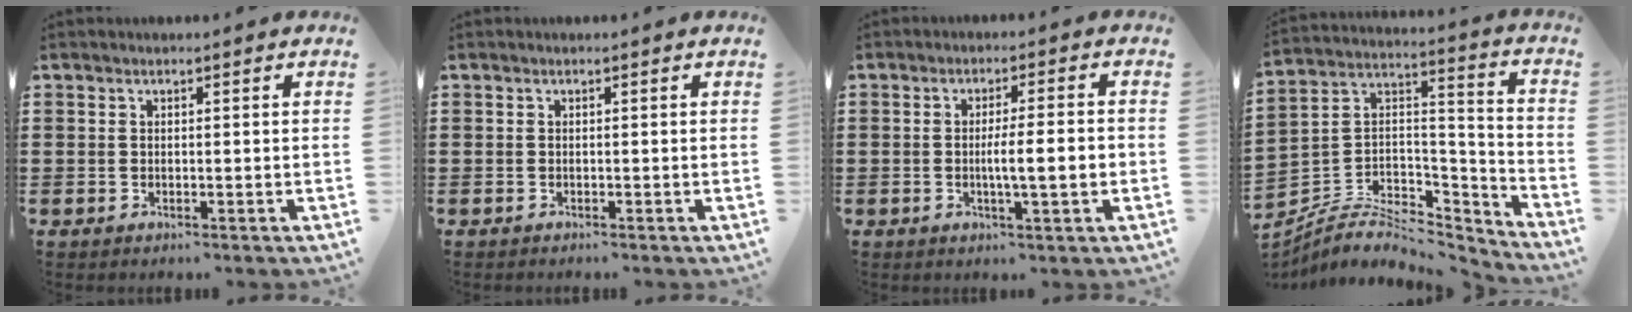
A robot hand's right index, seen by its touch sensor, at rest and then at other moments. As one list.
[{"total": 0.0}, {"total": 5.2, "force": [-0.8, 0.4, 5.1], "torque": [-0.090, -0.003, -0.019]}, {"total": 6.6, "force": [-4.7, 3.6, 2.9], "torque": [-0.070, 0.002, -0.093]}]